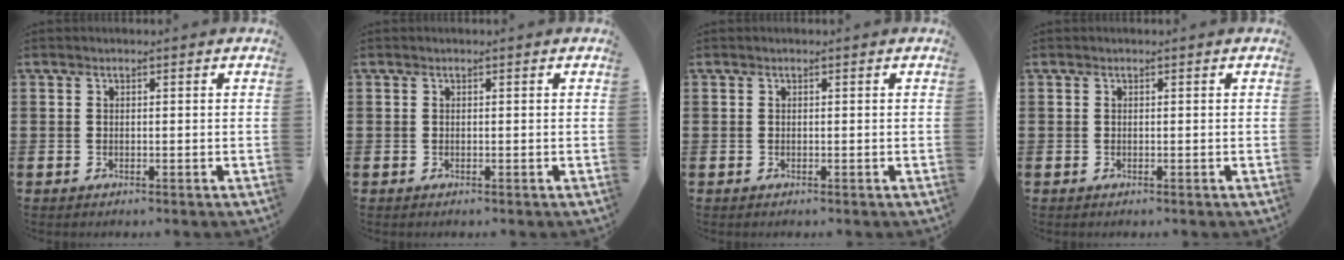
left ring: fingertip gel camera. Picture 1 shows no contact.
{"total": 0.0}
{"total": 0.0}
{"total": 0.0}